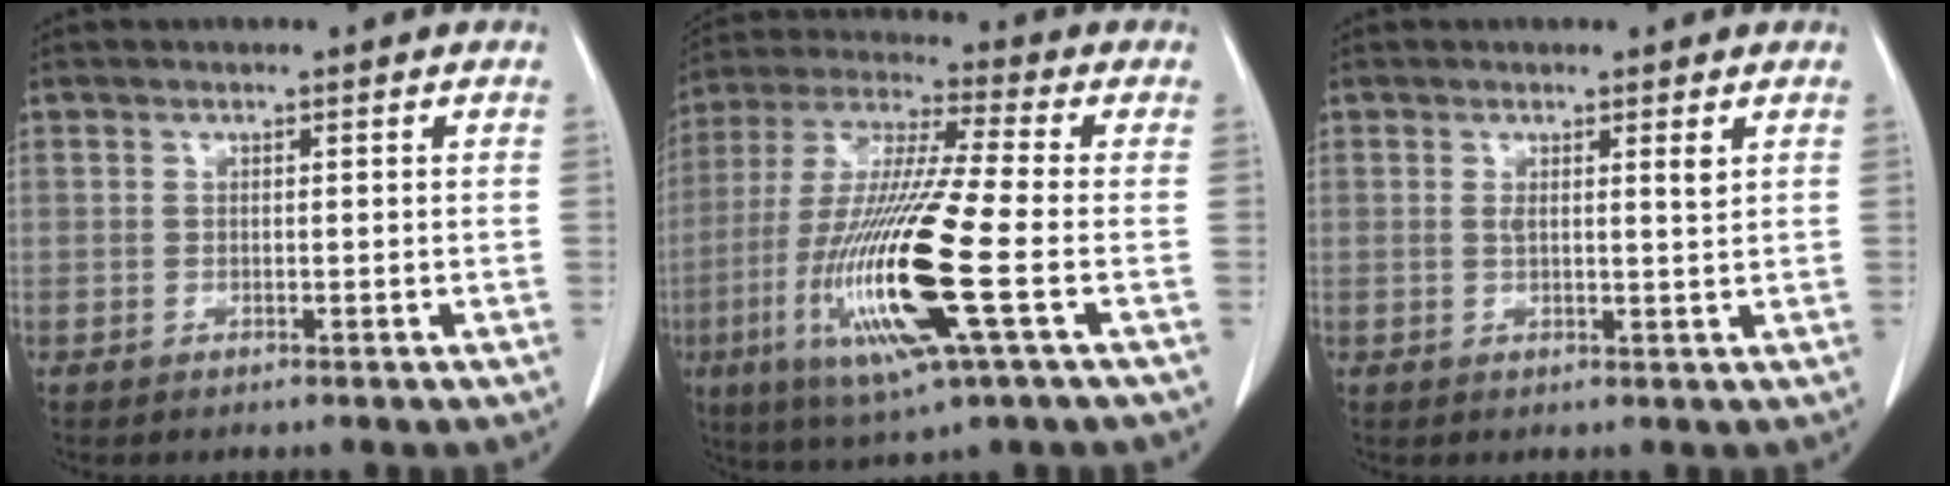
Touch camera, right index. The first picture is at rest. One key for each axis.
{"total": 18.9, "fx": -5.1, "fy": 0.8, "fz": 18.1, "tx": -0.386, "ty": -0.023, "tz": -0.097}
{"total": 2.0, "fx": 0.9, "fy": 0.0, "fz": 1.8, "tx": -0.035, "ty": -0.003, "tz": 0.016}